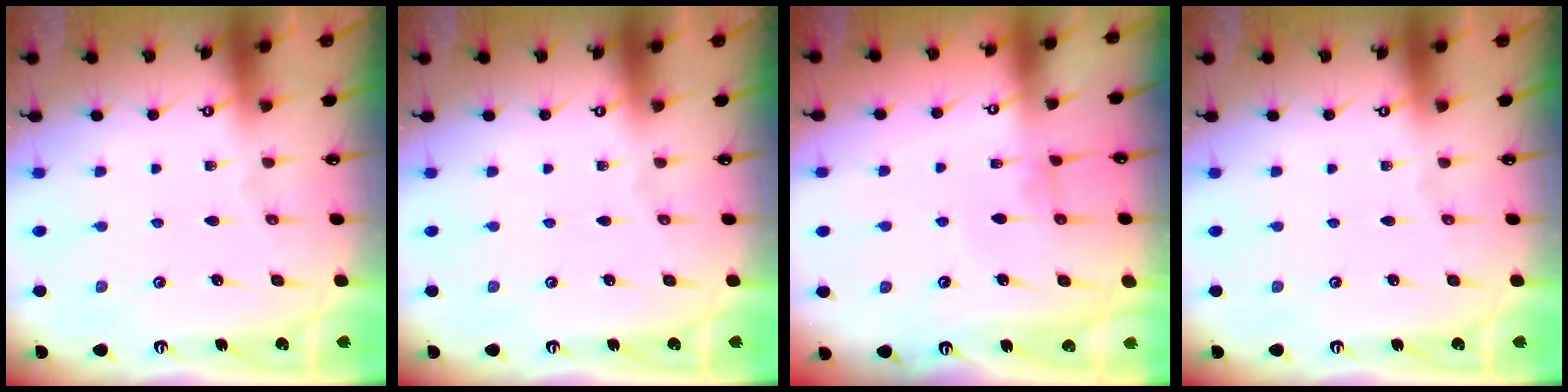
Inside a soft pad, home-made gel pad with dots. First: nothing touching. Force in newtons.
{"total": 0.0}
{"total": 0.0}
{"total": 0.0}